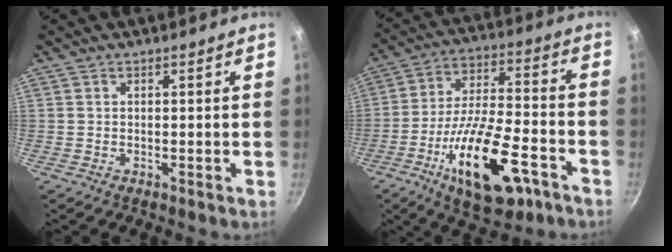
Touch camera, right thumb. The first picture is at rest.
{"total": 20.5, "force": [-9.4, 8.0, 16.3], "torque": [-0.267, 0.036, -0.154]}